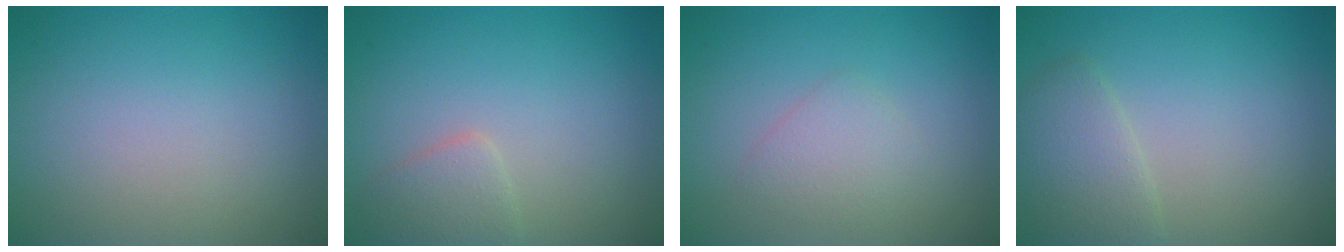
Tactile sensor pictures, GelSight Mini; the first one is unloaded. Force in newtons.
{"total": 1.9, "press": 1.9, "slide": 0.0}
{"total": 1.8, "press": 1.8, "slide": 0.0}
{"total": 2.8, "press": 2.8, "slide": 0.2}